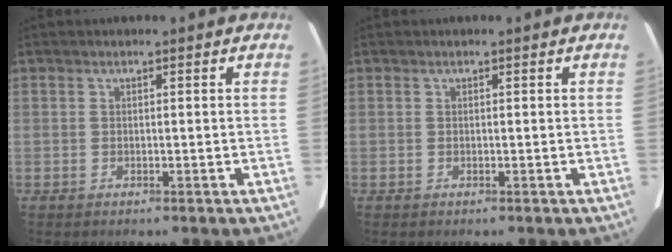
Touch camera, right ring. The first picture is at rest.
{"total": 0.0}